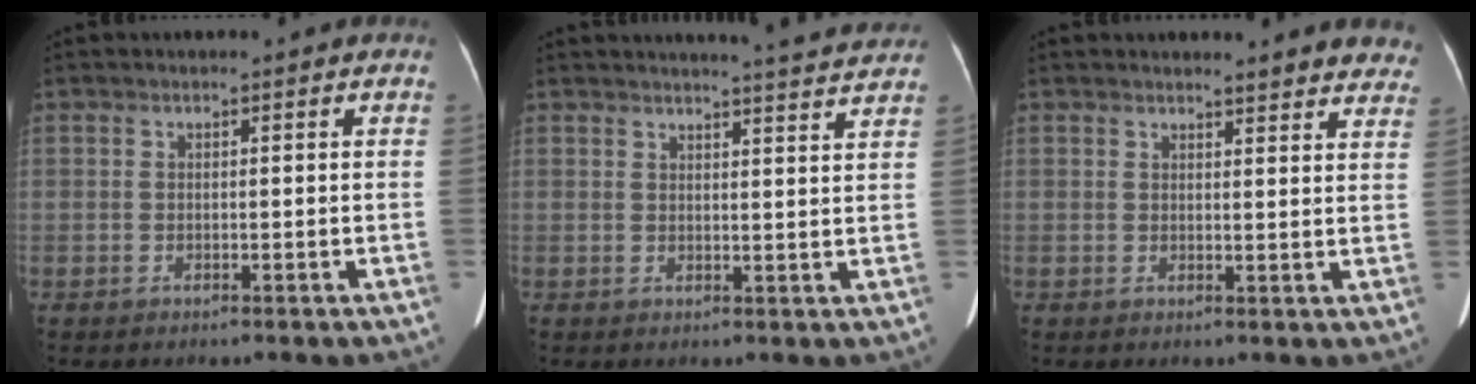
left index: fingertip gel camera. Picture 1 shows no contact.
{"total": 9.1, "force": [8.8, -0.5, 2.4], "torque": [-0.038, -0.009, 0.092]}
{"total": 9.2, "force": [8.8, 1.8, 1.9], "torque": [0.009, -0.014, 0.072]}